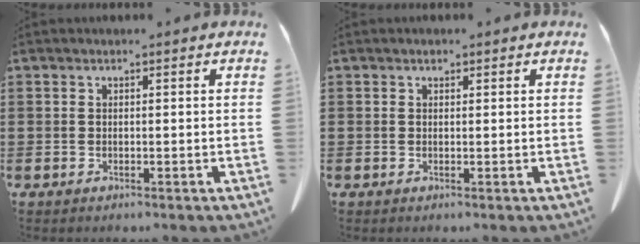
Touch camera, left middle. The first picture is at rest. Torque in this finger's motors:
{"motor_torque": [-0.46, 0.53, -0.23, -0.03]}